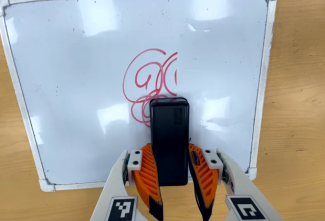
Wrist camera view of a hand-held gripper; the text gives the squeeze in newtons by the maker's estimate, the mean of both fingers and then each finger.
{"total": 9.0, "left": 6.9, "right": 11.1}